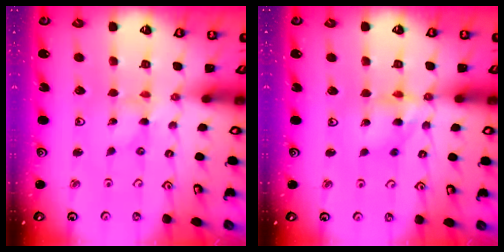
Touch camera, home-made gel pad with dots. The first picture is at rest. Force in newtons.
{"total": 10.2, "press": 10.1, "slide": 1.4}